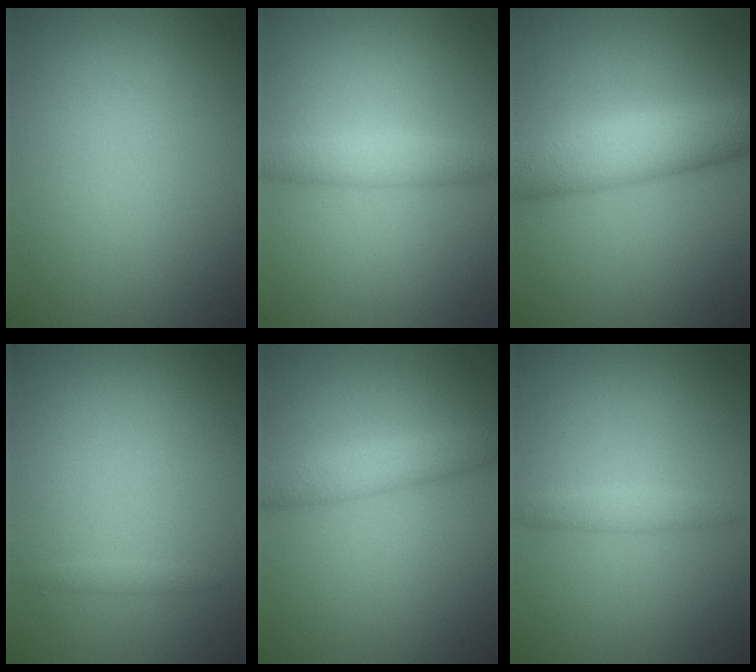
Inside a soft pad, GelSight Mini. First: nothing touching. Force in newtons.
{"total": 2.6, "press": 2.6, "slide": 0.1}
{"total": 6.5, "press": 6.5, "slide": 0.1}
{"total": 0.5, "press": 0.5, "slide": 0.0}
{"total": 2.8, "press": 2.8, "slide": 0.1}
{"total": 1.5, "press": 1.5, "slide": 0.1}